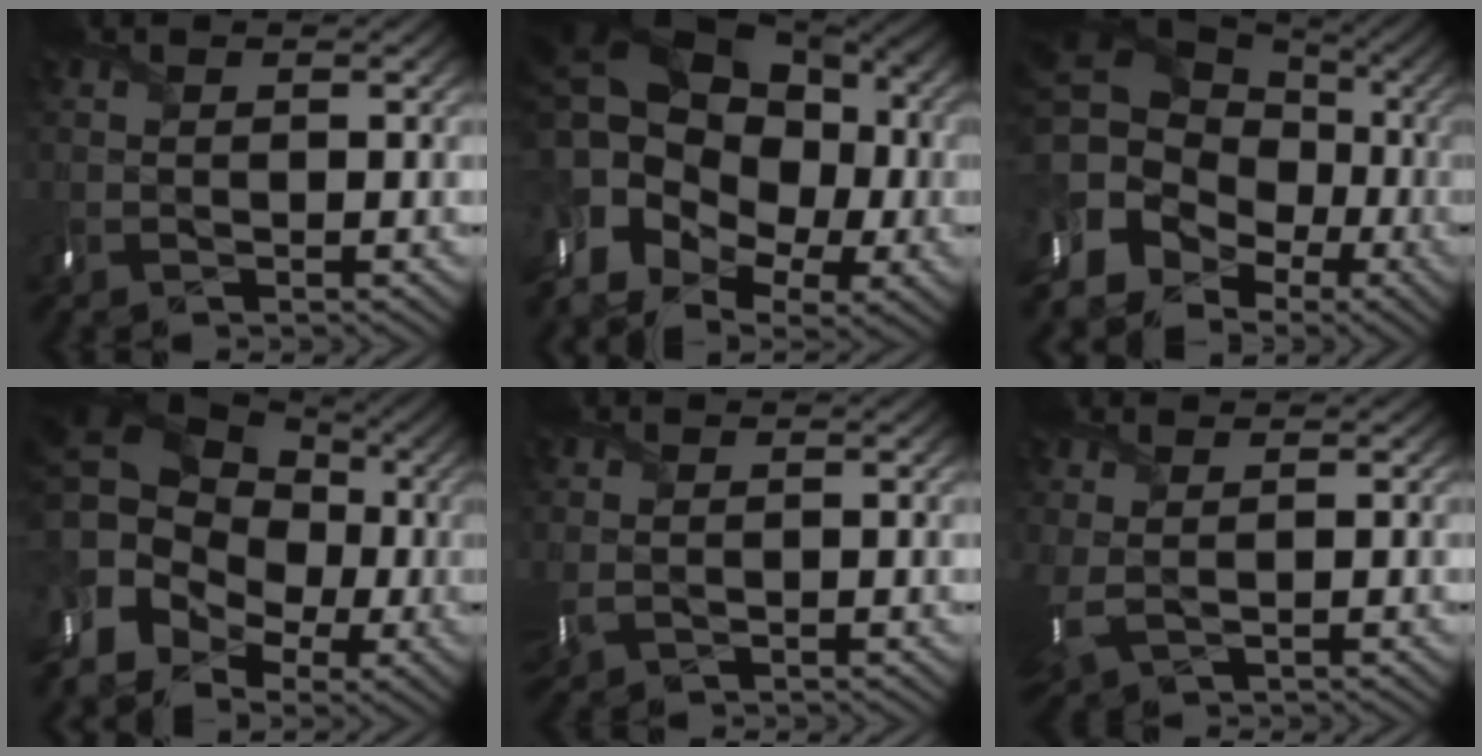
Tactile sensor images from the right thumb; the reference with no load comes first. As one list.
[{"total": 18.4, "force": [0.7, 13.7, 12.3], "torque": [-0.228, -0.003, 0.014]}, {"total": 16.7, "force": [-3.2, 13.7, 8.9], "torque": [-0.193, -0.013, -0.049]}, {"total": 14.7, "force": [-0.4, 11.9, 8.6], "torque": [-0.179, -0.012, 0.000]}, {"total": 1.4, "force": [0.2, 0.9, 1.1], "torque": [-0.031, -0.005, 0.006]}, {"total": 2.8, "force": [0.9, 1.3, 2.3], "torque": [-0.063, -0.002, 0.028]}]